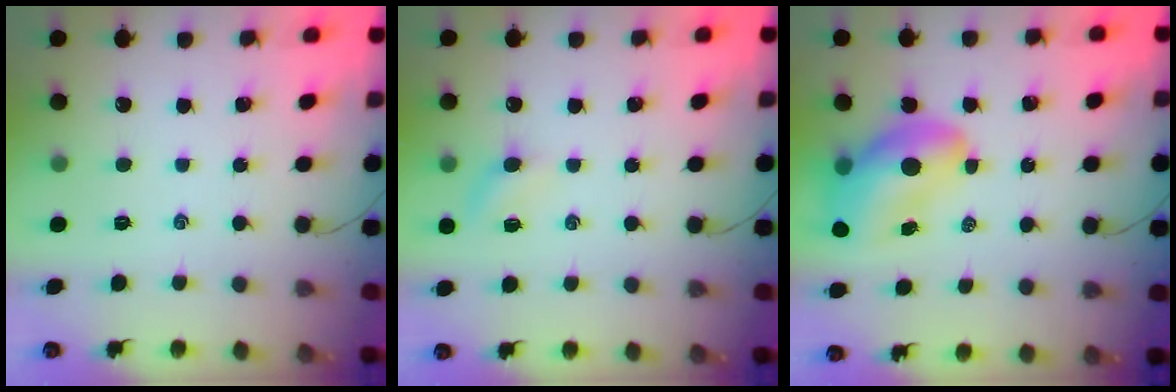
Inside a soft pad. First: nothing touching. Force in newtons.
{"total": 4.7, "press": 4.5, "slide": 1.3}
{"total": 13.2, "press": 12.7, "slide": 3.9}